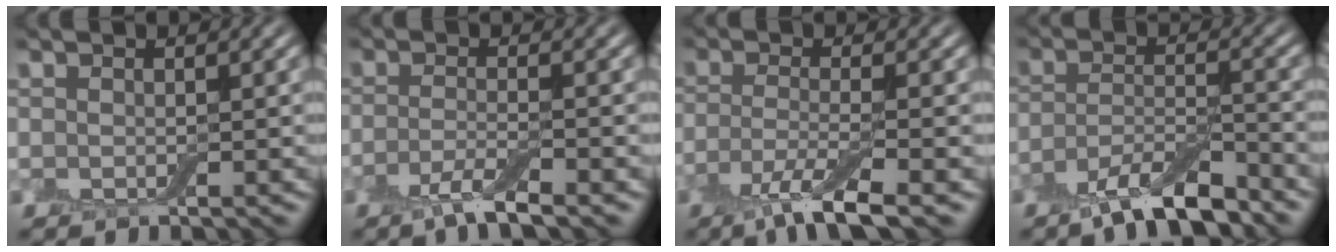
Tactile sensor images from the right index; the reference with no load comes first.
{"total": 3.2, "force": [-2.0, 0.5, 2.4], "torque": [-0.047, -0.003, -0.050]}
{"total": 5.0, "force": [-2.9, 0.9, 4.1], "torque": [-0.078, -0.011, -0.064]}
{"total": 6.2, "force": [-4.9, 1.6, 3.6], "torque": [-0.066, -0.006, -0.090]}